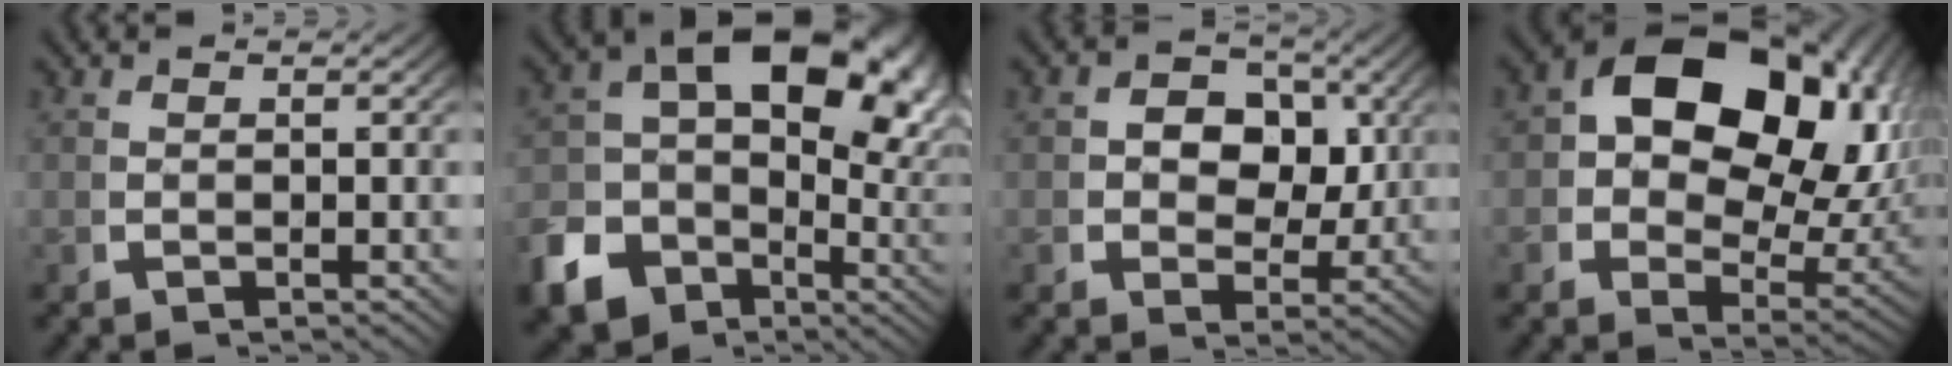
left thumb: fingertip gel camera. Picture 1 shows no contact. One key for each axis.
{"total": 16.6, "fx": -2.2, "fy": 12.6, "fz": 10.5, "tx": -0.170, "ty": -0.019, "tz": -0.045}
{"total": 5.8, "fx": 0.5, "fy": 4.4, "fz": 3.7, "tx": -0.062, "ty": -0.021, "tz": 0.010}
{"total": 17.4, "fx": 3.1, "fy": 11.5, "fz": 12.7, "tx": -0.199, "ty": -0.015, "tz": 0.041}